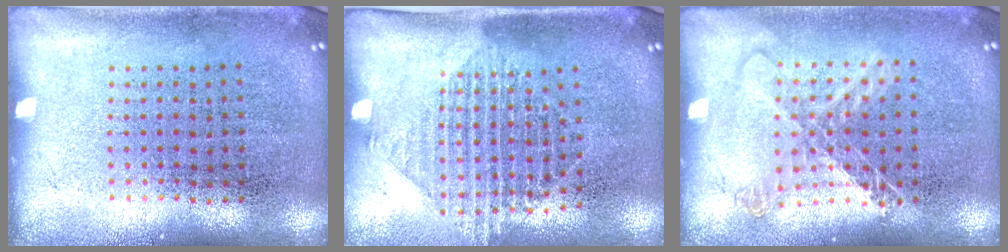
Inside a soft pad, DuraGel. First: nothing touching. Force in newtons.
{"total": 1.5, "press": 1.3, "slide": 0.9}
{"total": 1.3, "press": 1.2, "slide": 0.6}